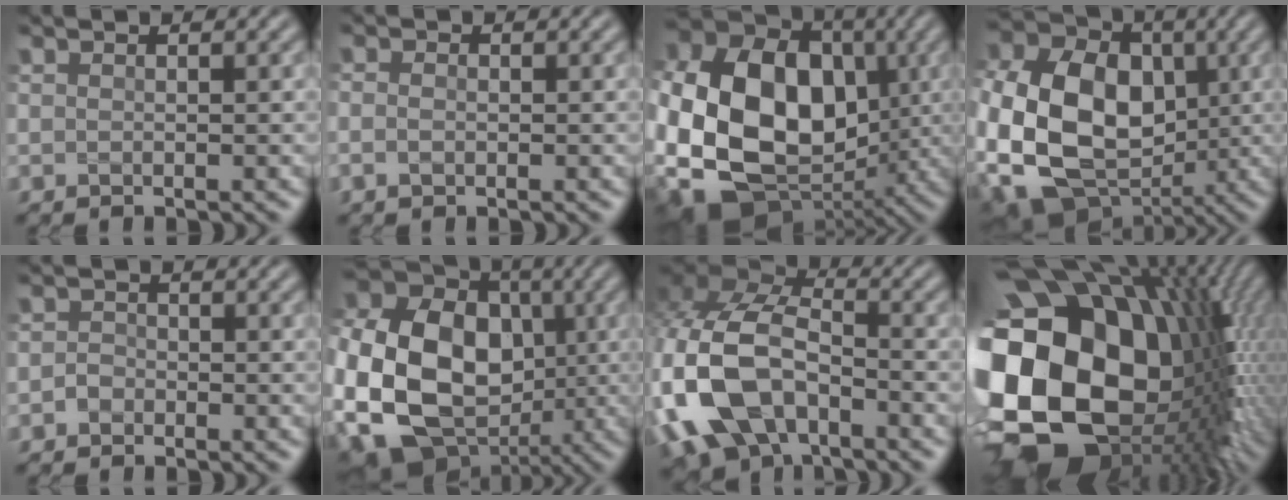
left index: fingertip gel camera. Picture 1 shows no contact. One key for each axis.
{"total": 1.2, "fx": -0.3, "fy": 0.8, "fz": 0.8, "tx": -0.019, "ty": 0.005, "tz": -0.010}
{"total": 18.1, "fx": -1.8, "fy": 14.3, "fz": 10.9, "tx": -0.209, "ty": -0.015, "tz": -0.037}
{"total": 17.4, "fx": -2.4, "fy": 13.4, "fz": 10.9, "tx": -0.234, "ty": -0.017, "tz": -0.050}
{"total": 1.0, "fx": -0.6, "fy": 0.8, "fz": 0.2, "tx": -0.002, "ty": 0.005, "tz": -0.013}
{"total": 20.1, "fx": -2.4, "fy": 16.0, "fz": 11.8, "tx": -0.241, "ty": -0.006, "tz": -0.074}
{"total": 15.1, "fx": -4.9, "fy": 9.6, "fz": 10.5, "tx": -0.275, "ty": -0.012, "tz": -0.100}
{"total": 22.4, "fx": -0.8, "fy": 16.1, "fz": 15.5, "tx": -0.340, "ty": -0.041, "tz": 0.018}